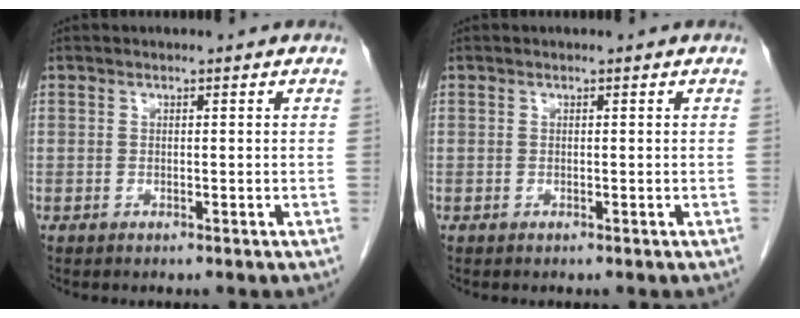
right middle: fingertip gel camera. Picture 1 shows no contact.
{"total": 0.0}